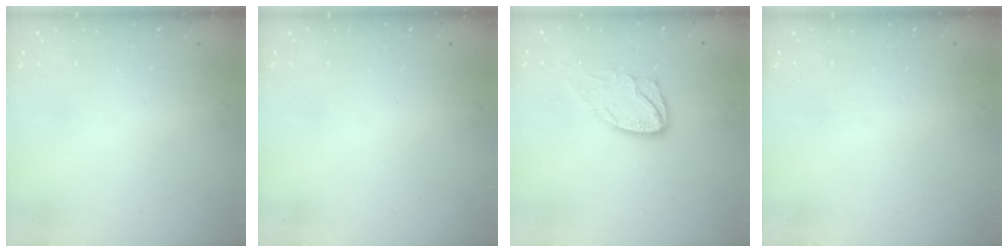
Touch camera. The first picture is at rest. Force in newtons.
{"total": 0.0}
{"total": 10.8, "press": 10.7, "slide": 0.8}
{"total": 0.0}